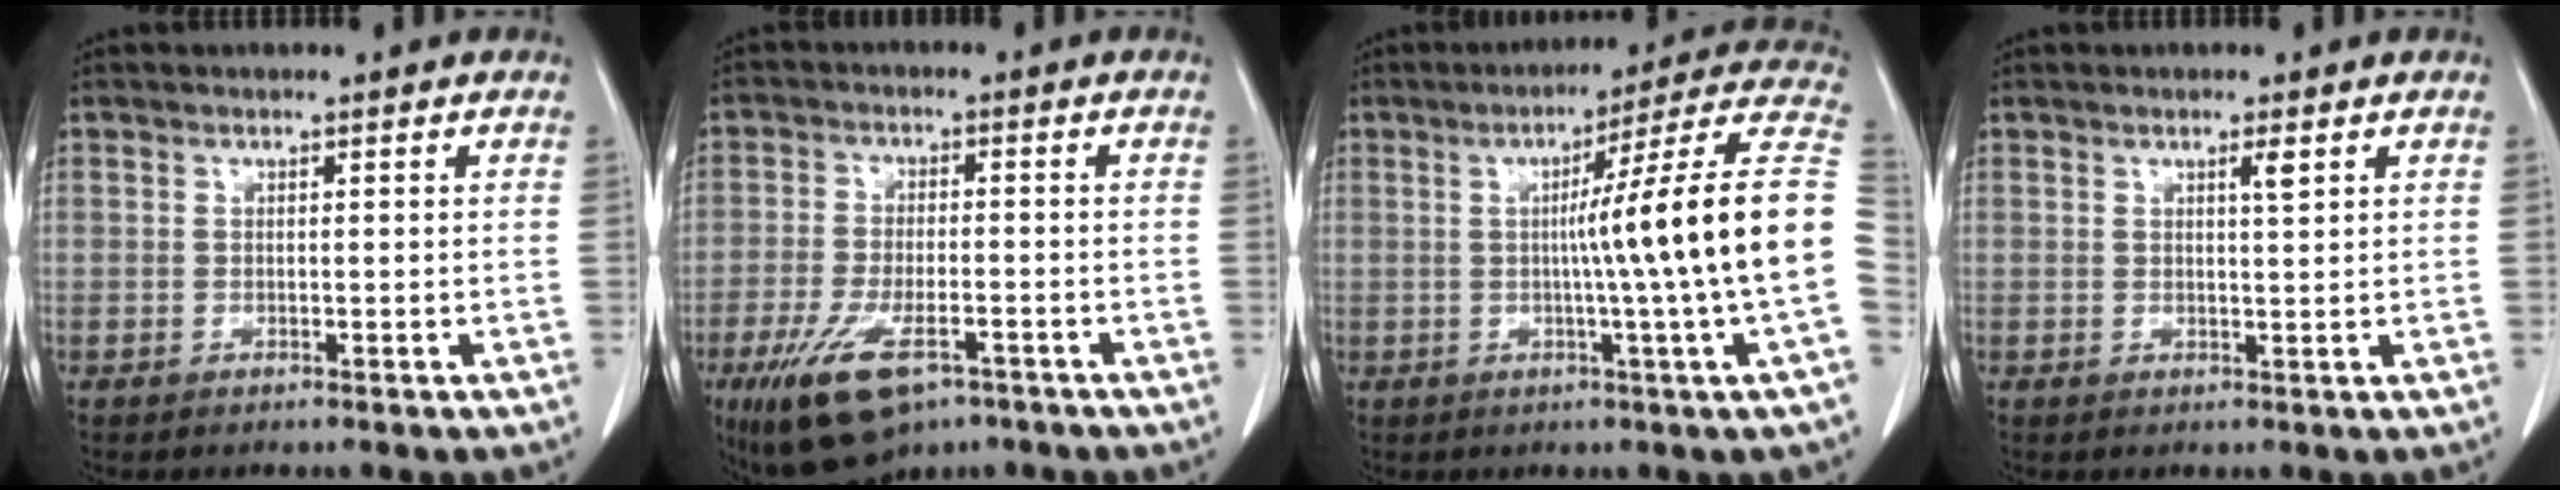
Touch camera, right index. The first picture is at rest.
{"total": 11.3, "force": [-6.8, 4.2, 8.1], "torque": [-0.156, -0.015, -0.110]}
{"total": 18.4, "force": [-0.7, -3.1, 18.1], "torque": [-0.213, 0.009, -0.023]}
{"total": 1.6, "force": [0.9, 0.0, 1.4], "torque": [-0.024, -0.004, 0.013]}